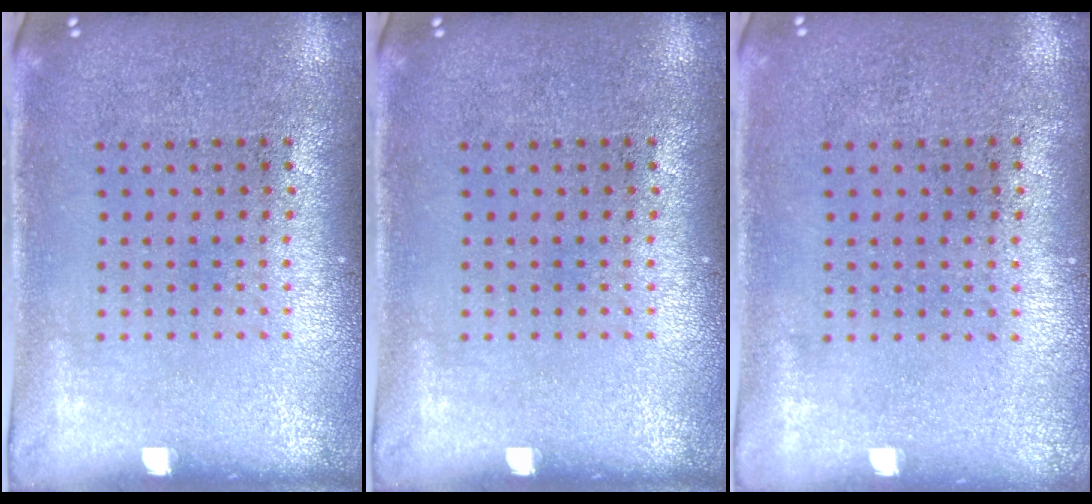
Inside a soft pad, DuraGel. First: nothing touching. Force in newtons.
{"total": 0.0}
{"total": 0.0}